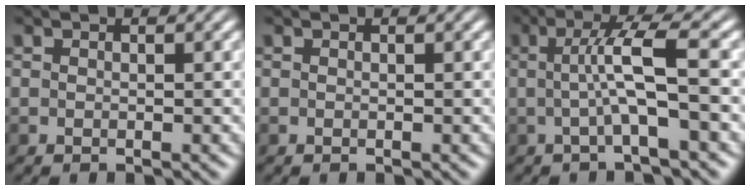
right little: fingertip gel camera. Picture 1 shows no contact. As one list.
[{"total": 0.0}, {"total": 3.9, "force": [-0.7, -0.4, 3.8], "torque": [-0.070, 0.015, -0.013]}]